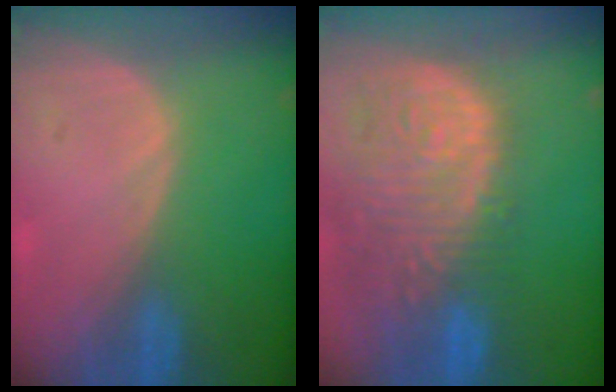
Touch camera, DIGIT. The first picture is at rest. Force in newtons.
{"total": 14.5, "press": 11.9, "slide": 8.2}